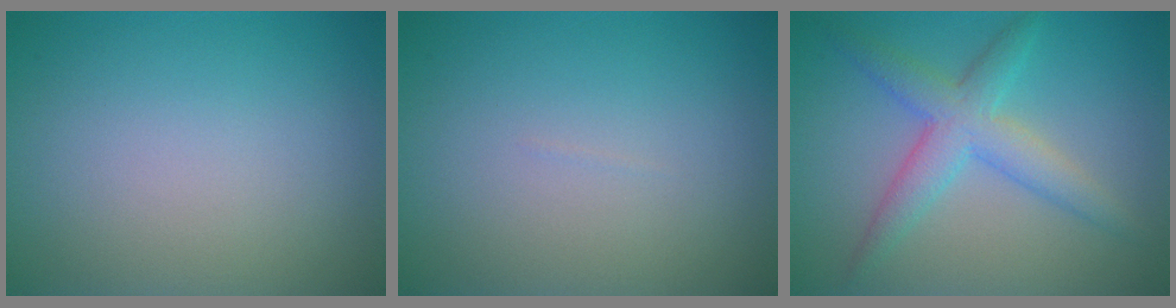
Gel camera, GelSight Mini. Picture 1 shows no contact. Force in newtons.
{"total": 0.0}
{"total": 4.2, "press": 4.2, "slide": 0.1}